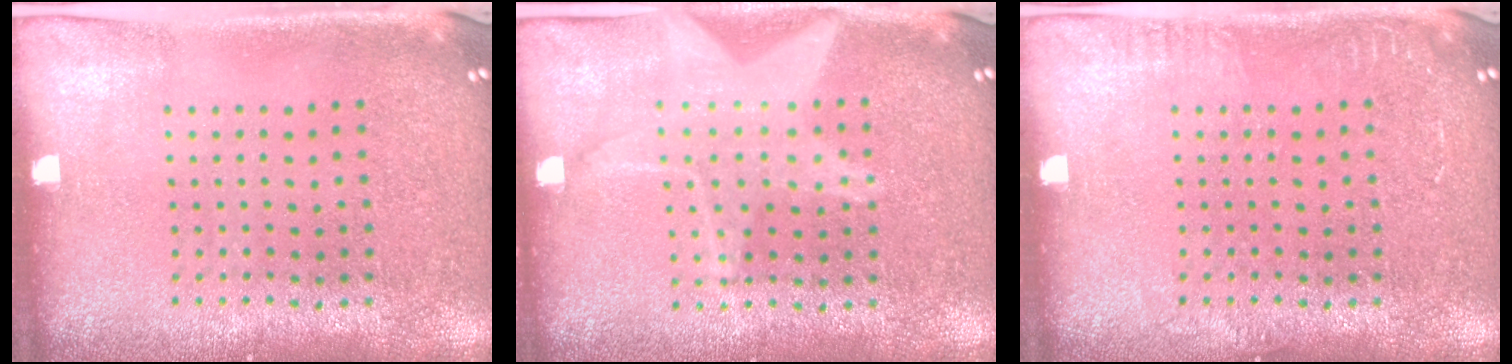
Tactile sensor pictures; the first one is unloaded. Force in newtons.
{"total": 1.6, "press": 1.6, "slide": 0.2}
{"total": 1.0, "press": 0.9, "slide": 0.1}